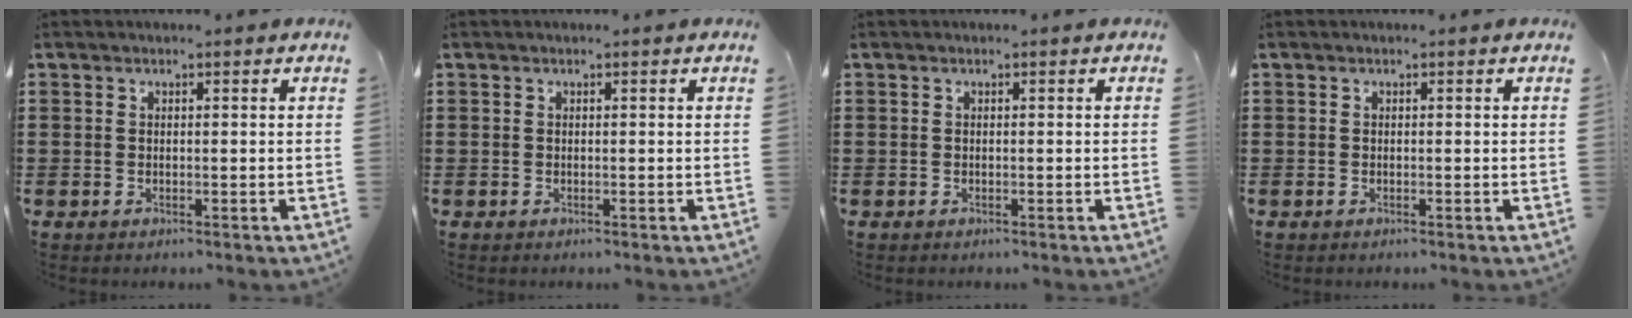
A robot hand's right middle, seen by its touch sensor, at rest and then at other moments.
{"total": 0.0}
{"total": 0.0}
{"total": 0.0}